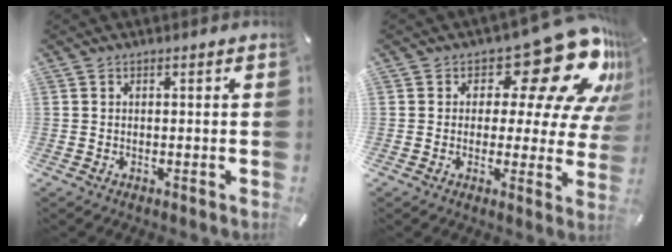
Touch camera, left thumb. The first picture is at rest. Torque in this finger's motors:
{"motor_torque": [0.75, 0.15, 0.57, 0.14, 0.05]}